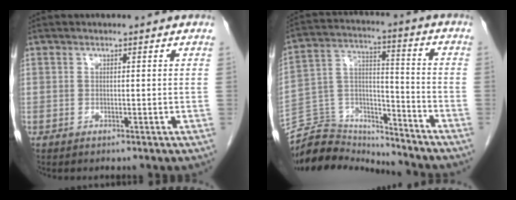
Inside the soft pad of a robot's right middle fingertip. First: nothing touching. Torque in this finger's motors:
{"motor_torque": [0.81, -1.33, 0.21, 0.01]}